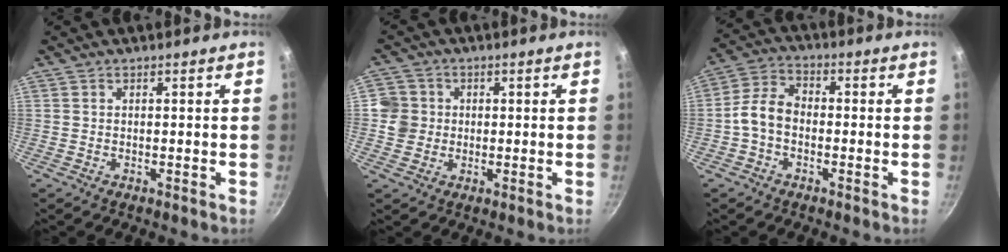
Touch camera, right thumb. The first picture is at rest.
{"total": 5.3, "force": [0.1, 5.2, 1.2], "torque": [0.000, 0.007, -0.002]}
{"total": 7.1, "force": [-1.5, 4.9, 4.9], "torque": [-0.088, 0.028, -0.040]}